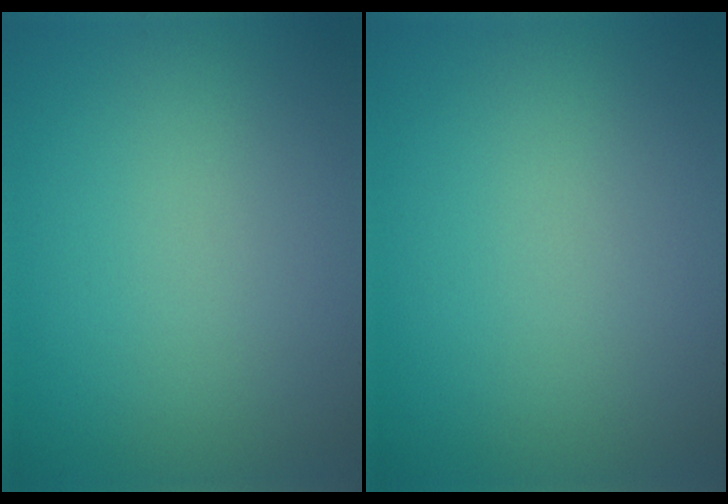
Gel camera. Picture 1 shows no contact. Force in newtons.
{"total": 0.0}